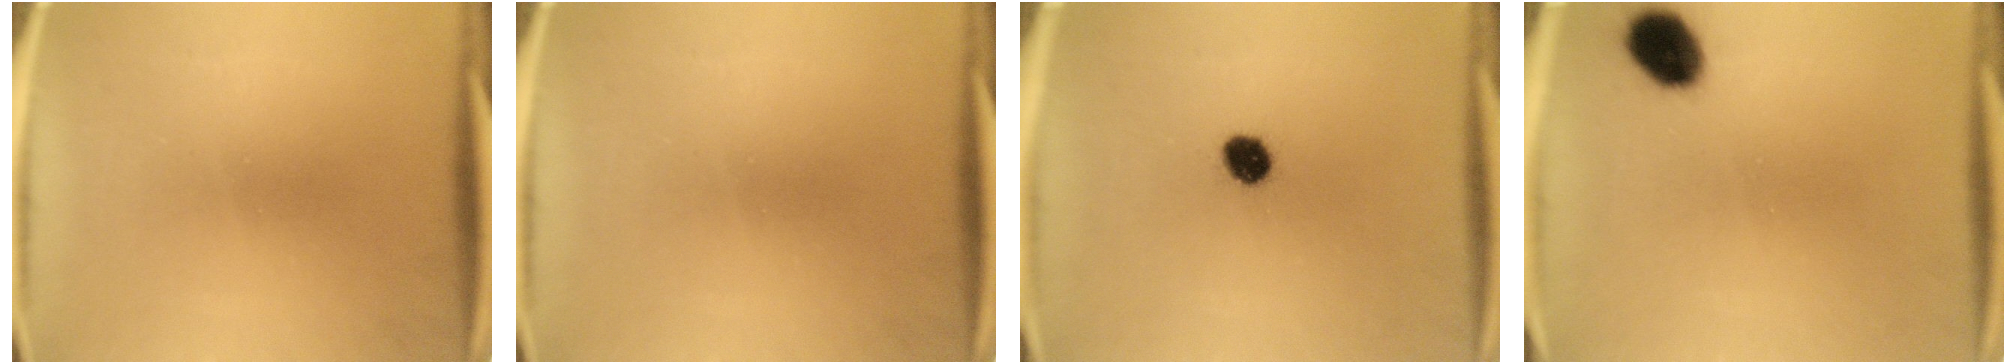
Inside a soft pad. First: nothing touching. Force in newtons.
{"total": 0.0}
{"total": 5.5}
{"total": 7.8}